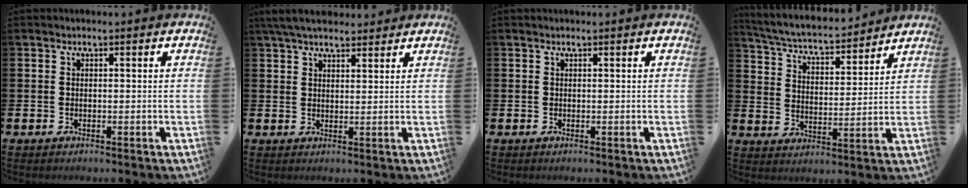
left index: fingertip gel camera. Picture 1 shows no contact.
{"total": 5.1, "force": [4.5, 1.6, 1.7], "torque": [-0.044, -0.008, 0.084]}
{"total": 0.0}
{"total": 5.4, "force": [5.2, 0.9, 1.3], "torque": [-0.055, -0.040, 0.085]}